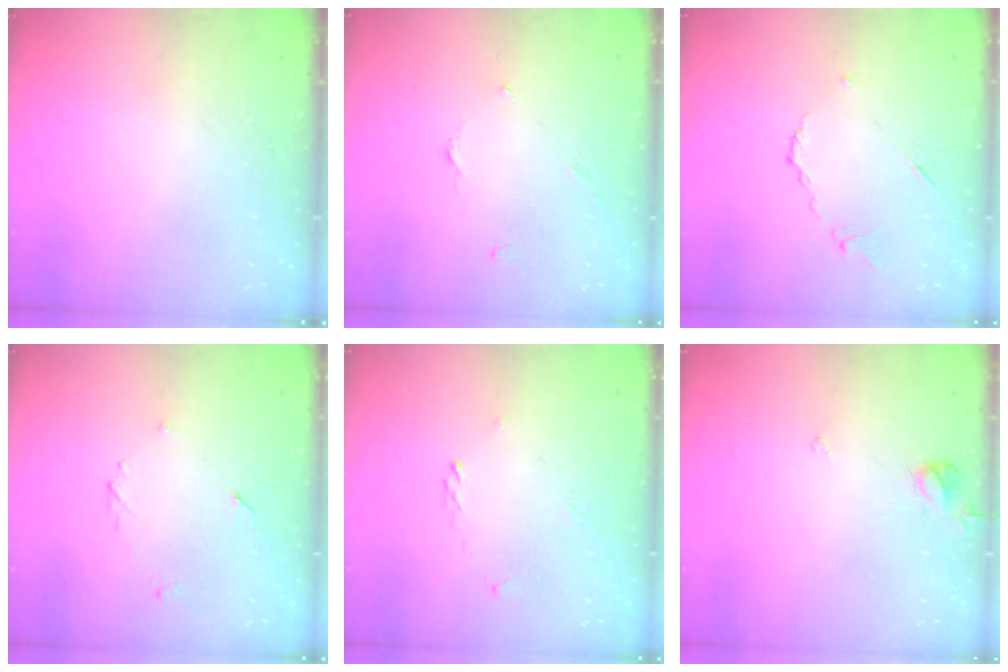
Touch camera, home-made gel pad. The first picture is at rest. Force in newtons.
{"total": 2.8, "press": 2.8, "slide": 0.3}
{"total": 6.1, "press": 6.1, "slide": 0.6}
{"total": 3.3, "press": 3.2, "slide": 0.4}
{"total": 1.1, "press": 0.9, "slide": 0.5}
{"total": 4.5, "press": 4.5, "slide": 0.4}